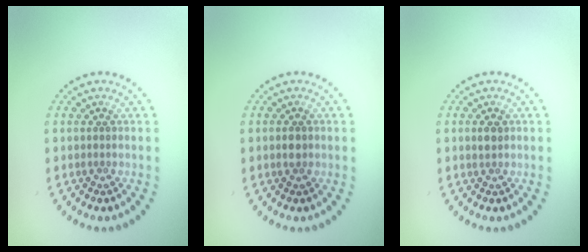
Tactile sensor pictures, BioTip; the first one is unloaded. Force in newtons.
{"total": 1.0, "press": 1.0, "slide": 0.0}
{"total": 1.1, "press": 1.0, "slide": 0.3}